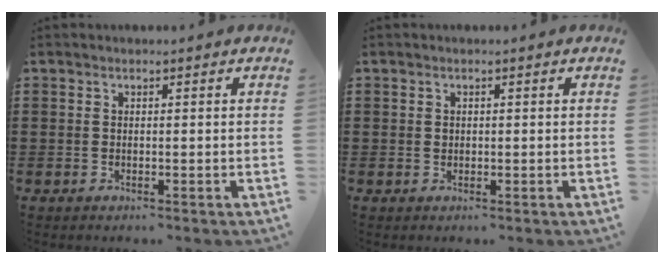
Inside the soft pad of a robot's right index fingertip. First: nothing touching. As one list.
[{"total": 0.6, "force": [0.2, 0.5, 0.3], "torque": [-0.008, 0.002, 0.003]}]